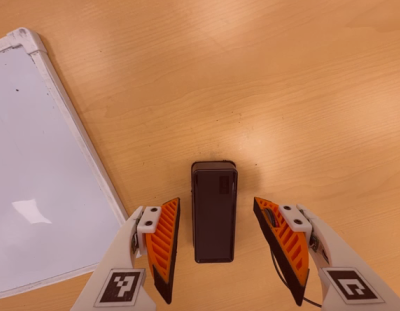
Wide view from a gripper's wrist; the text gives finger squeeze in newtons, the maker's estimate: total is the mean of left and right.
{"total": 0.0}